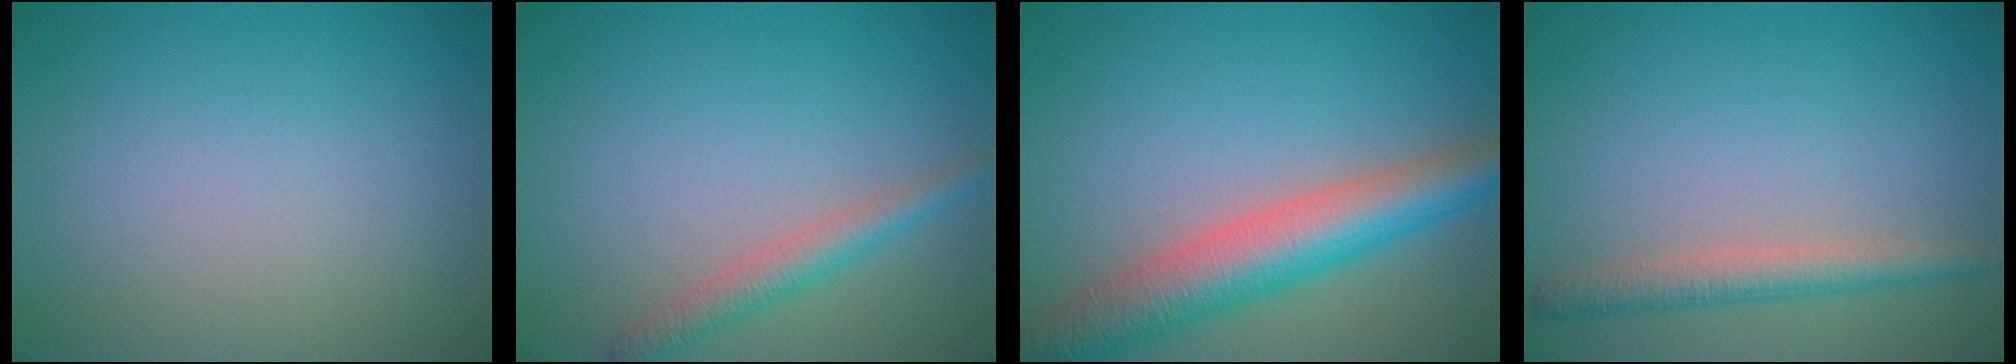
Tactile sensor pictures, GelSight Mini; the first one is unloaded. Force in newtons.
{"total": 2.4, "press": 2.4, "slide": 0.1}
{"total": 7.5, "press": 7.4, "slide": 0.4}
{"total": 2.9, "press": 2.9, "slide": 0.1}